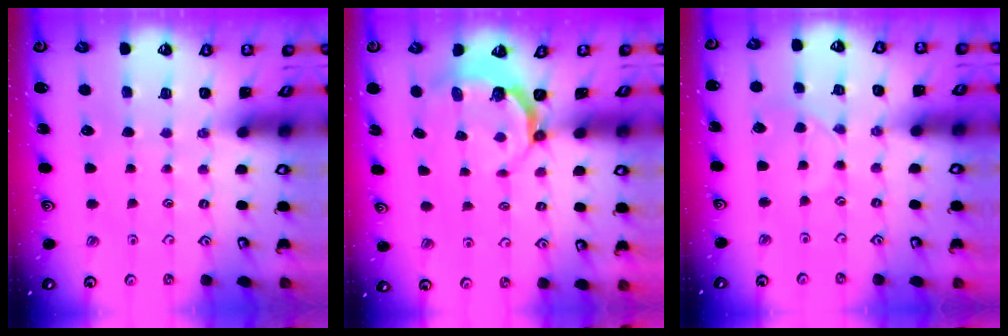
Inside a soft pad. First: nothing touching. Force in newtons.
{"total": 4.6, "press": 3.5, "slide": 3.0}
{"total": 1.5, "press": 1.5, "slide": 0.4}